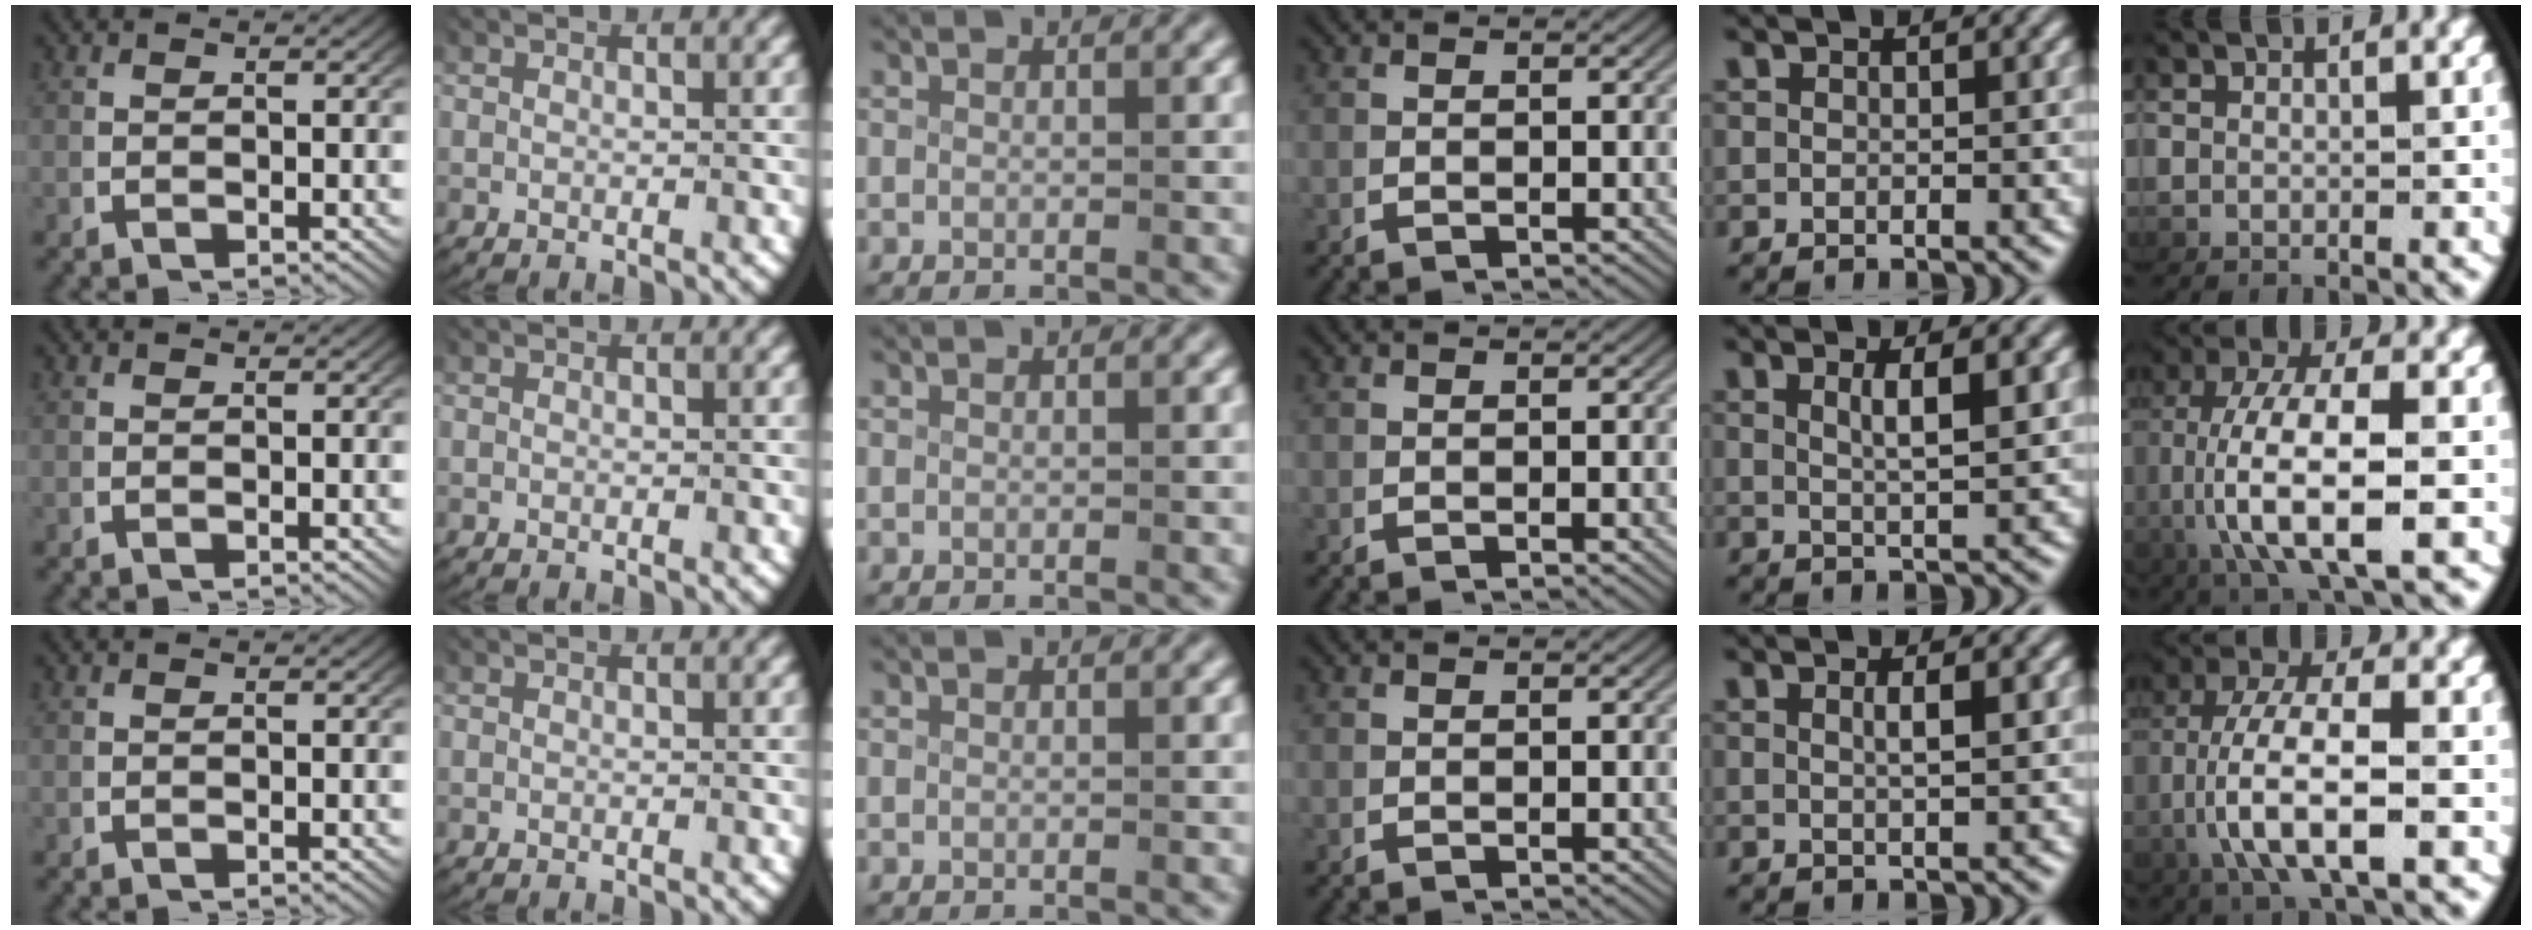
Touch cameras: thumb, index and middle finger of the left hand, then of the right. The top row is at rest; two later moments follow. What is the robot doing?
{"motion": "lift_and_place", "object": "ribbon"}